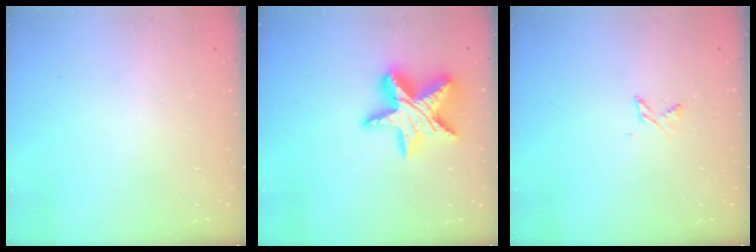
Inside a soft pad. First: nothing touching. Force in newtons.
{"total": 16.9, "press": 16.8, "slide": 1.4}
{"total": 2.7, "press": 2.7, "slide": 0.4}